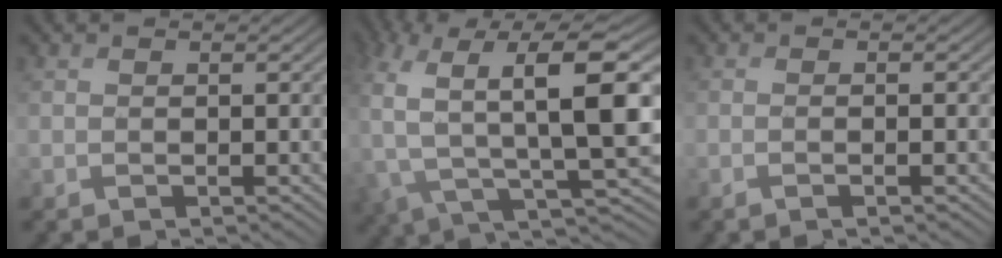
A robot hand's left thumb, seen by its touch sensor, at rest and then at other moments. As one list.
[{"total": 13.6, "force": [-1.5, 6.5, 11.9], "torque": [-0.264, -0.016, -0.024]}, {"total": 1.4, "force": [-0.4, 0.0, 1.3], "torque": [-0.023, 0.003, -0.013]}]